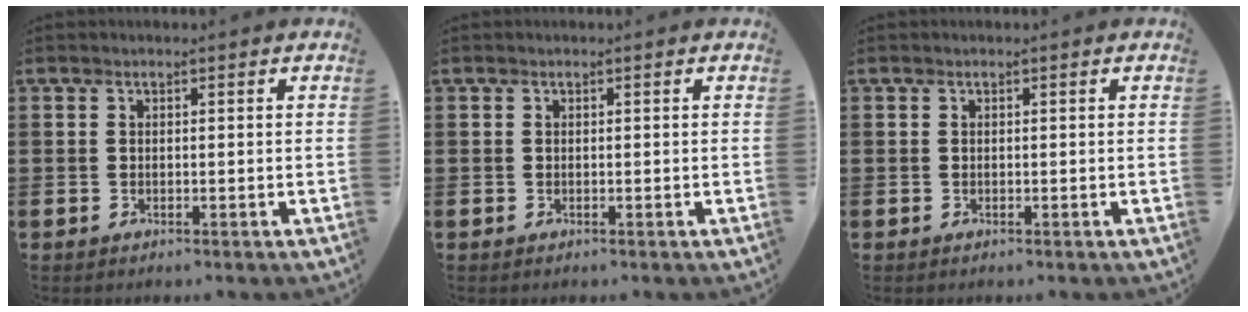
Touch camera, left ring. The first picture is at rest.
{"total": 0.0}
{"total": 0.0}